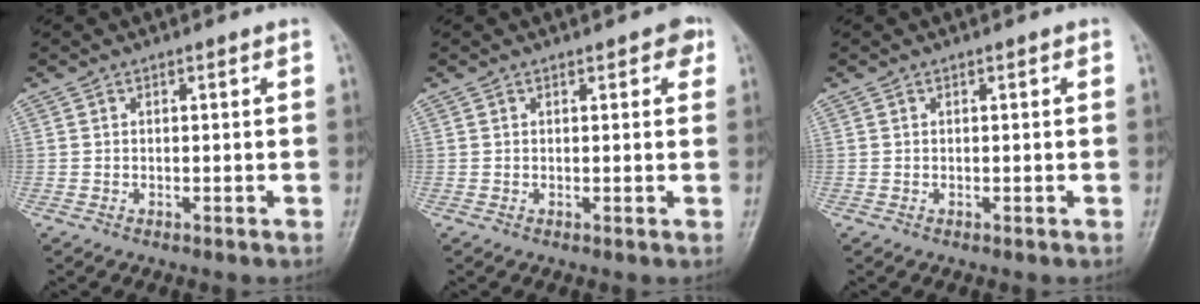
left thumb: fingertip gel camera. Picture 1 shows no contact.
{"total": 2.6, "force": [1.4, 1.3, 1.8], "torque": [-0.009, -0.002, 0.013]}
{"total": 0.0}